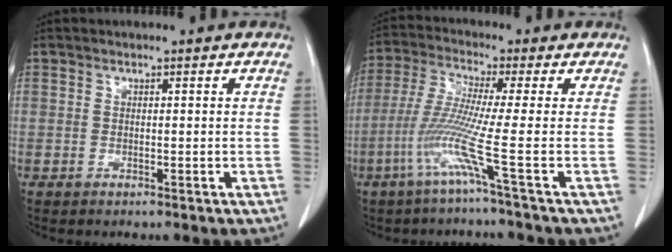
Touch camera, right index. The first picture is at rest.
{"total": 8.3, "force": [-3.4, -2.2, 7.2], "torque": [-0.153, -0.016, -0.079]}